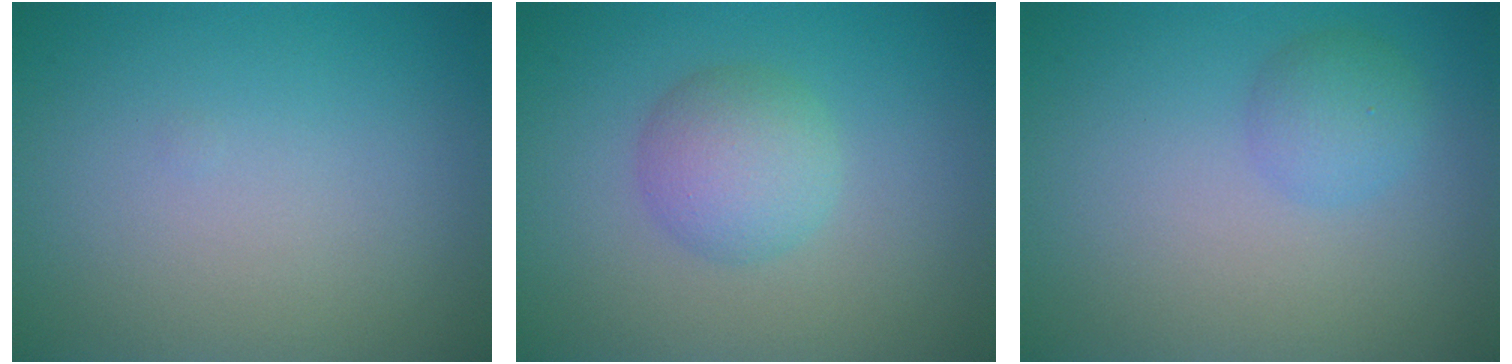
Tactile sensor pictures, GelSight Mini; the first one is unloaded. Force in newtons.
{"total": 3.4, "press": 3.4, "slide": 0.1}
{"total": 2.0, "press": 2.0, "slide": 0.1}